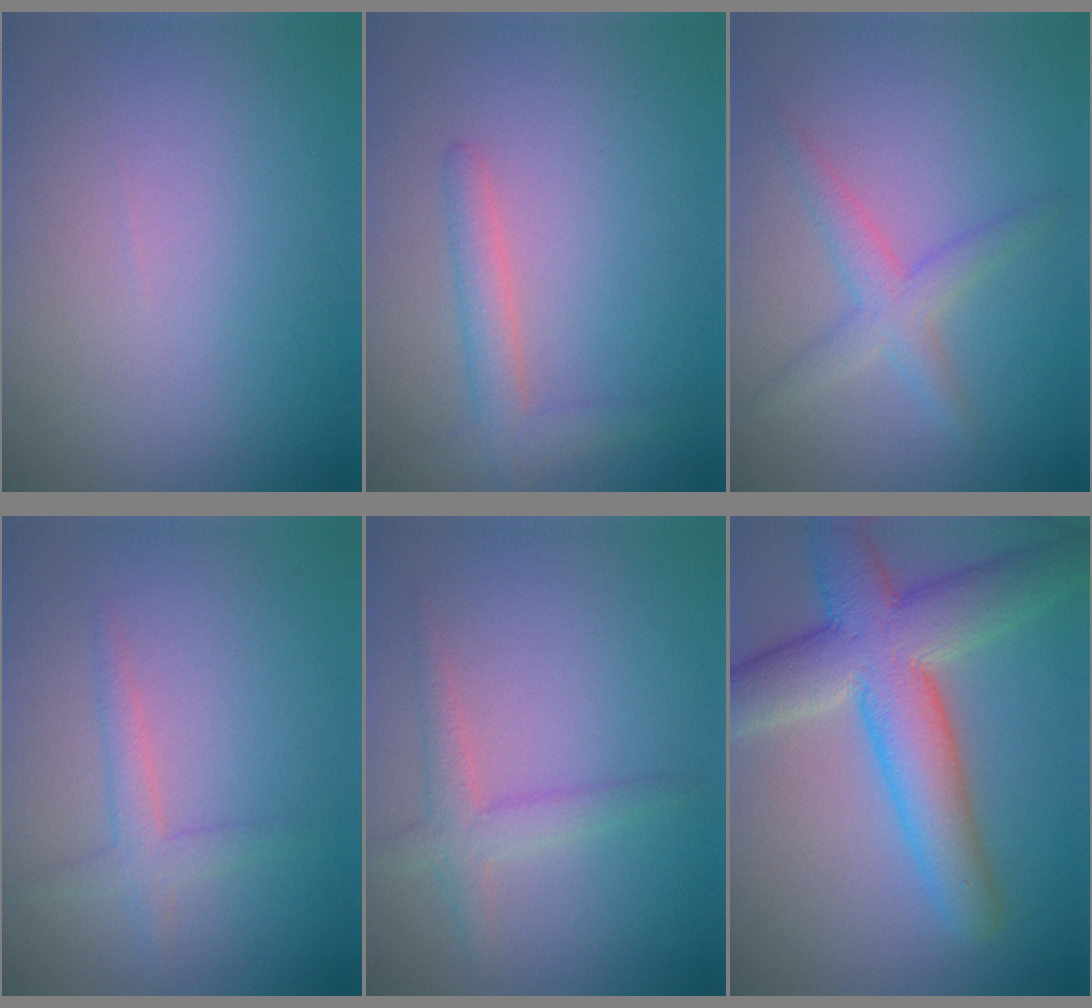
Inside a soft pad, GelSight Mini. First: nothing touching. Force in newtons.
{"total": 2.6, "press": 2.6, "slide": 0.2}
{"total": 2.8, "press": 2.8, "slide": 0.2}
{"total": 2.0, "press": 2.0, "slide": 0.1}
{"total": 2.5, "press": 2.5, "slide": 0.1}
{"total": 9.3, "press": 9.2, "slide": 0.6}